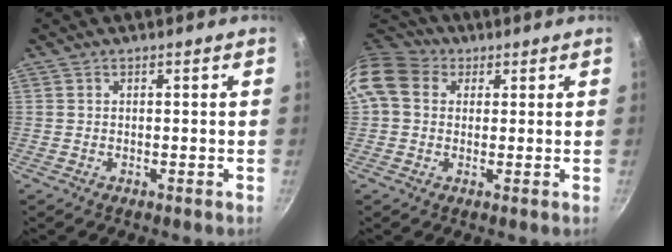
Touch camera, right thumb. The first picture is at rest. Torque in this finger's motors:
{"motor_torque": [2.33, 2.67, 1.69, 0.92, 0.32]}